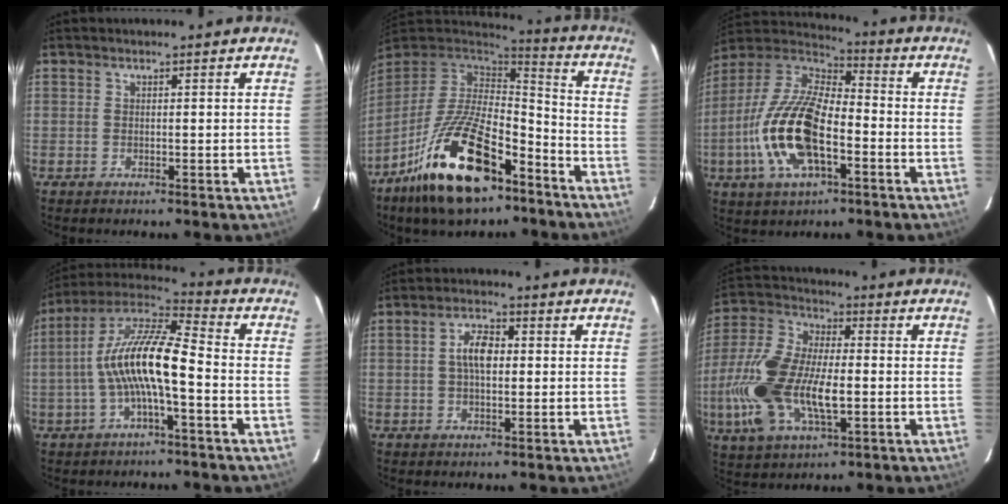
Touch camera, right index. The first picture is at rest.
{"total": 23.0, "force": [-13.6, 9.7, 15.7], "torque": [-0.312, -0.017, -0.231]}
{"total": 18.5, "force": [-5.4, 8.2, 15.7], "torque": [-0.333, -0.005, -0.106]}
{"total": 13.5, "force": [-2.4, 2.8, 13.0], "torque": [-0.249, 0.015, -0.049]}
{"total": 4.9, "force": [0.4, 2.5, 4.2], "torque": [-0.080, 0.013, 0.007]}
{"total": 18.6, "force": [-3.7, 8.9, 15.9], "torque": [-0.354, -0.003, -0.069]}